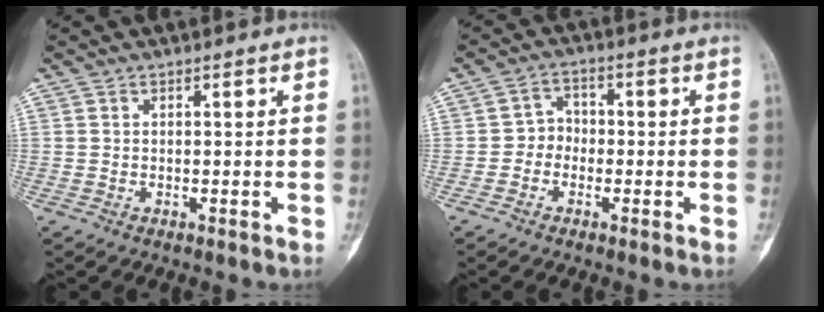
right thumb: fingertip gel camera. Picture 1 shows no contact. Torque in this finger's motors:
{"motor_torque": [-0.59, -0.06, 0.13, 0.11, -0.11]}